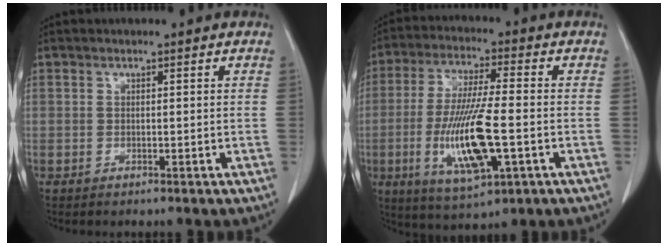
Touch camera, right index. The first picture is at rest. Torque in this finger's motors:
{"motor_torque": [1.98, 0.00, 0.45, 0.16]}